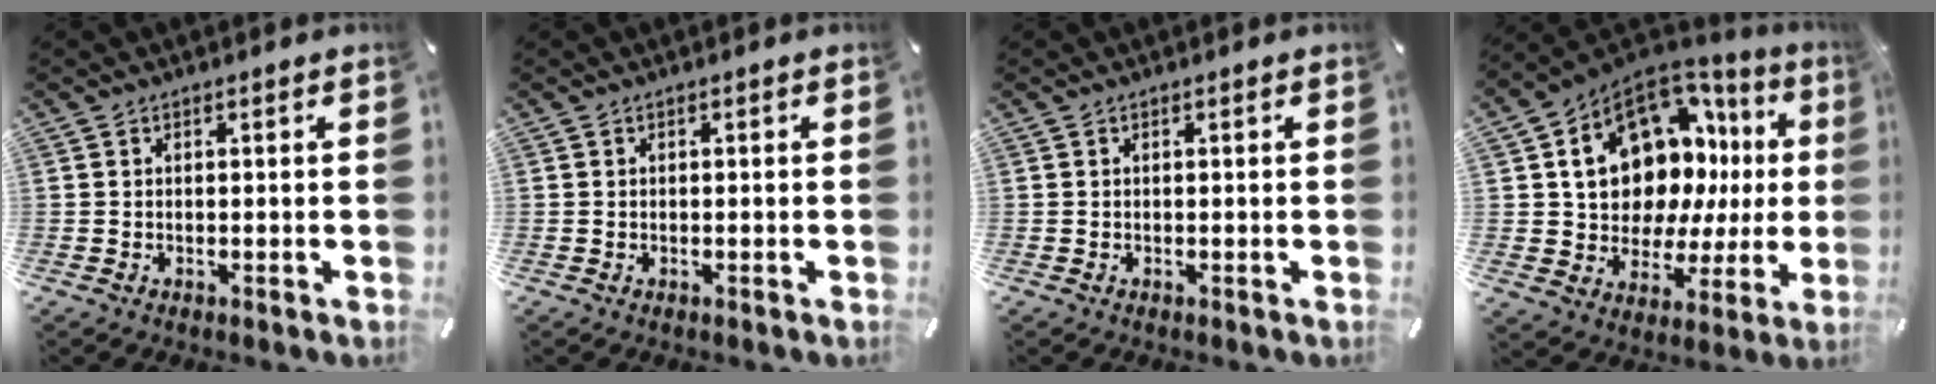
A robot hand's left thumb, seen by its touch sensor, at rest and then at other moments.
{"total": 0.0}
{"total": 0.0}
{"total": 17.7, "force": [6.8, 12.5, 10.6], "torque": [-0.177, -0.053, 0.133]}